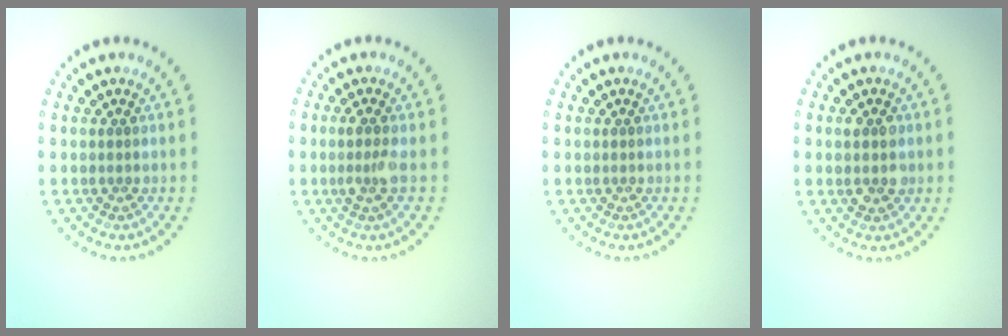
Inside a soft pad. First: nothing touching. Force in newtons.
{"total": 1.7, "press": 1.5, "slide": 0.9}
{"total": 0.0}
{"total": 2.0, "press": 2.0, "slide": 0.3}